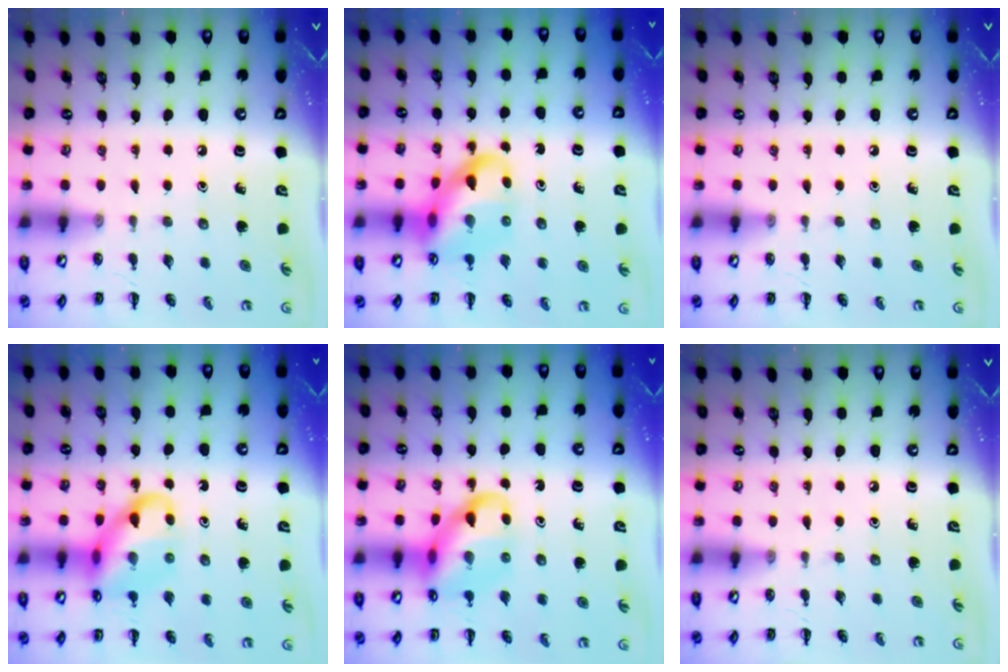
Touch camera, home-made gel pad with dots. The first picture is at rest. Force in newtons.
{"total": 13.6, "press": 13.0, "slide": 3.8}
{"total": 0.0}
{"total": 13.8, "press": 13.6, "slide": 2.1}
{"total": 14.2, "press": 14.0, "slide": 2.3}
{"total": 0.0}